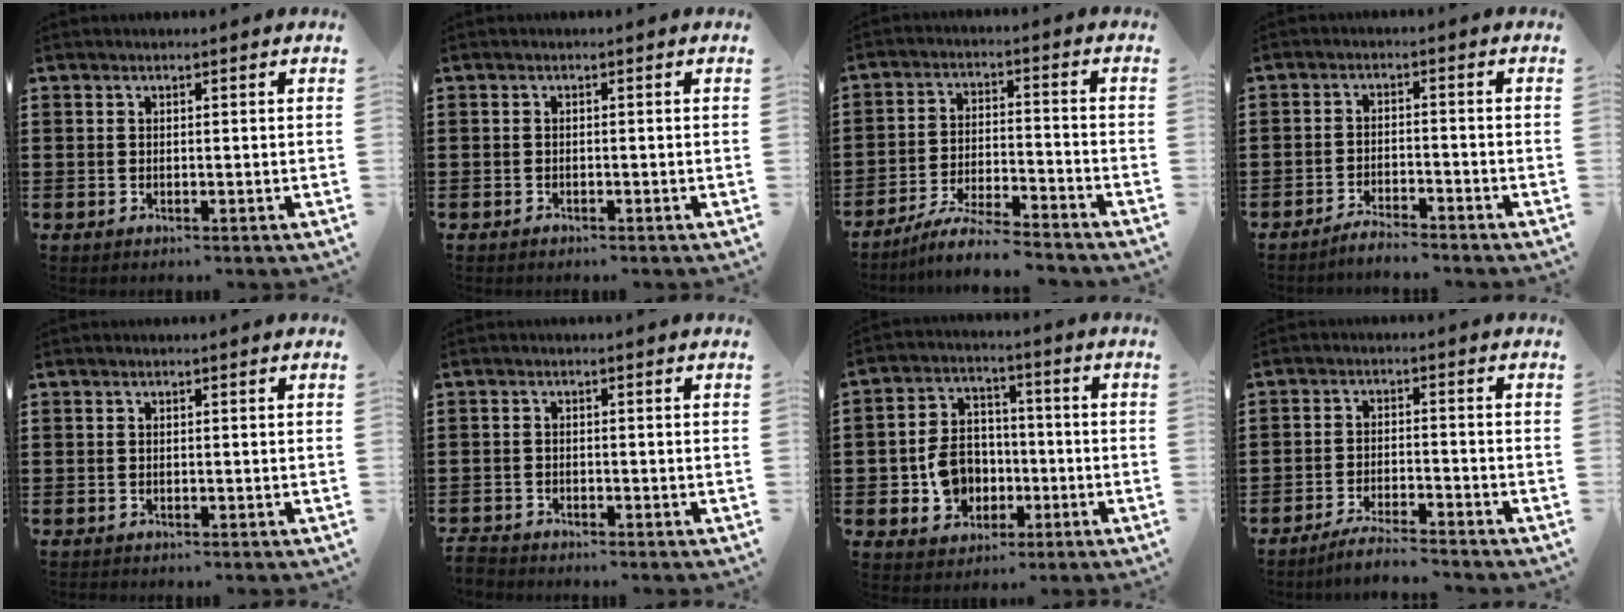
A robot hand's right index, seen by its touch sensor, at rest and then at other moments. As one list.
[{"total": 0.5, "force": [-0.5, 0.1, 0.1], "torque": [-0.004, -0.003, -0.010]}, {"total": 6.4, "force": [-6.0, 0.0, 2.2], "torque": [-0.045, -0.003, -0.116]}, {"total": 3.0, "force": [-3.0, 0.0, 0.3], "torque": [-0.010, 0.003, -0.062]}, {"total": 0.0}, {"total": 1.8, "force": [-1.8, 0.2, -0.1], "torque": [-0.005, -0.002, -0.039]}, {"total": 8.3, "force": [-1.9, 6.7, 4.6], "torque": [-0.112, 0.019, -0.032]}, {"total": 4.0, "force": [-3.8, -0.1, 1.2], "torque": [-0.028, -0.003, -0.078]}]